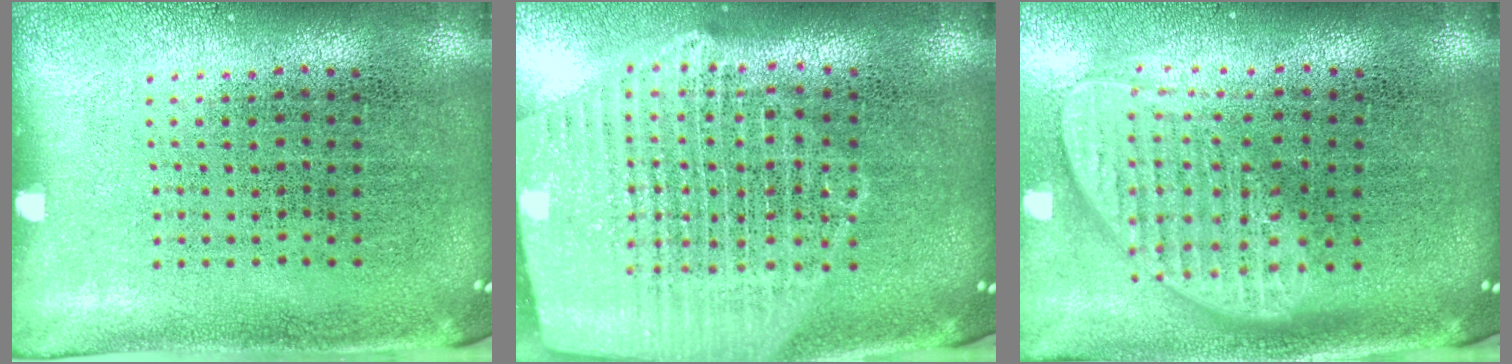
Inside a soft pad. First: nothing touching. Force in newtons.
{"total": 2.3, "press": 2.0, "slide": 1.1}
{"total": 2.0, "press": 1.5, "slide": 1.2}